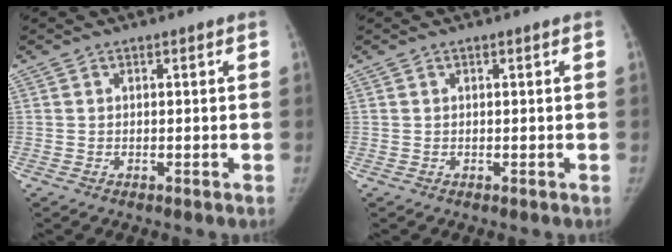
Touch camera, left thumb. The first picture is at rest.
{"total": 0.0}